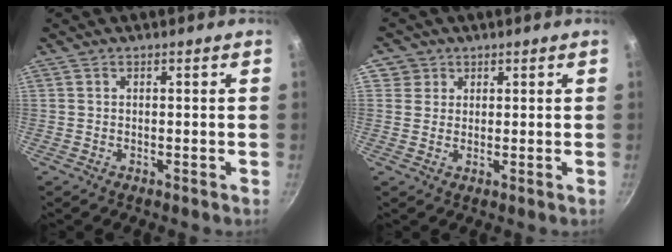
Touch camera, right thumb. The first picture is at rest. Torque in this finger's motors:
{"motor_torque": [-0.50, 0.20, -0.54, -0.32, -0.05]}